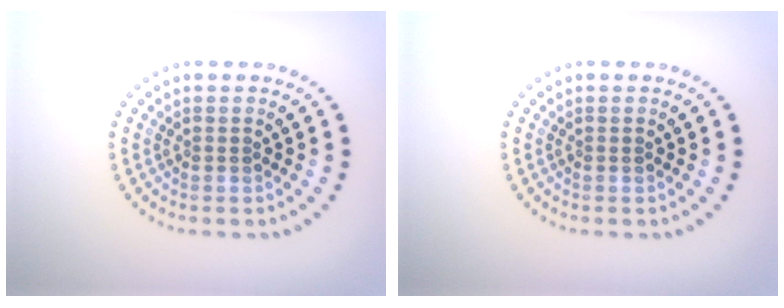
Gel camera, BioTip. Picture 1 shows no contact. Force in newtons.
{"total": 0.0}